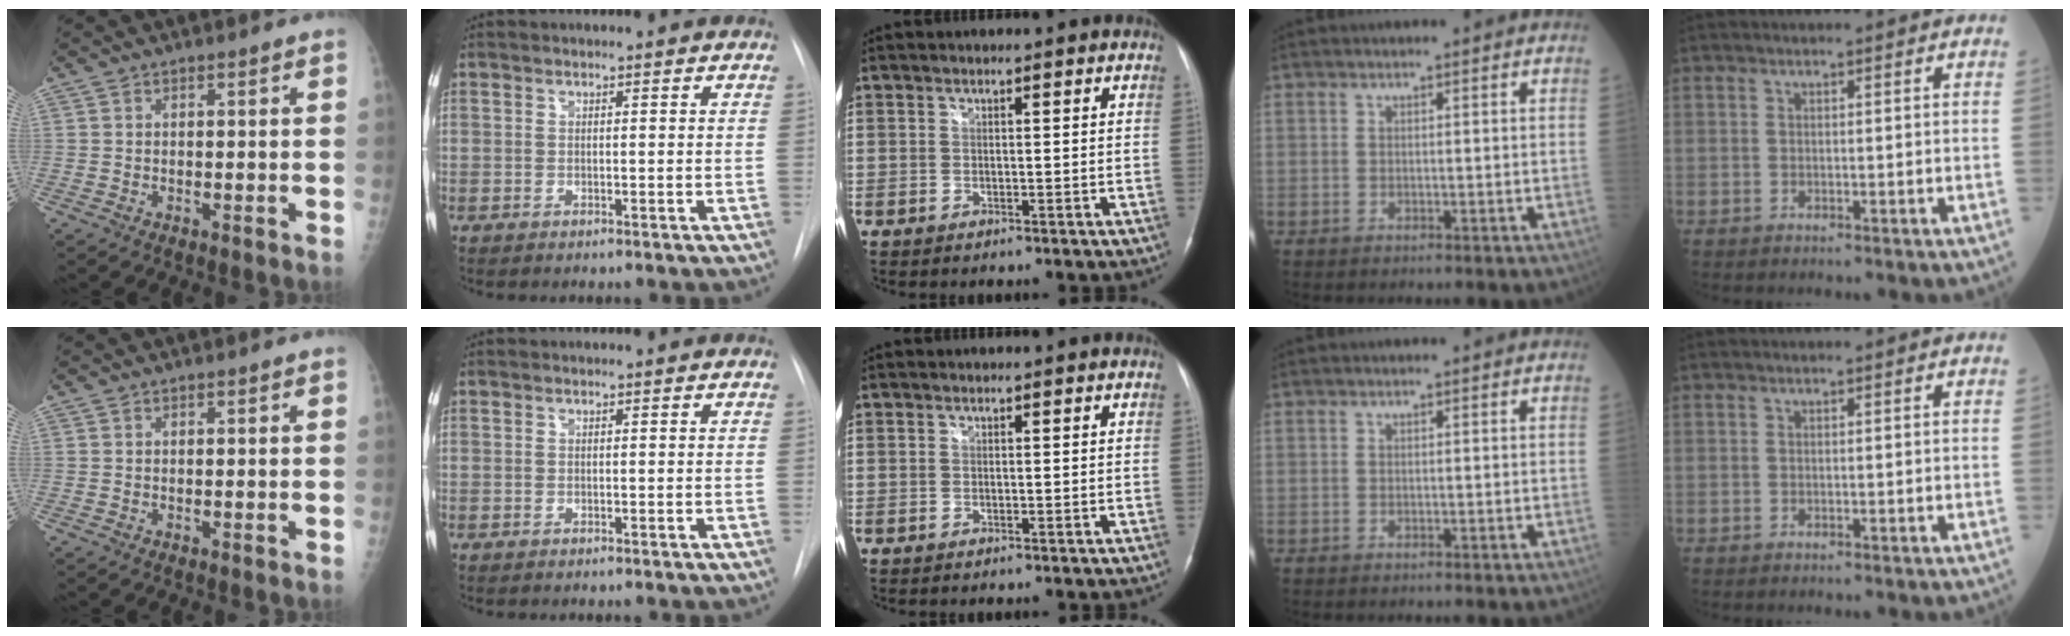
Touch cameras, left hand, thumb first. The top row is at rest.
{}